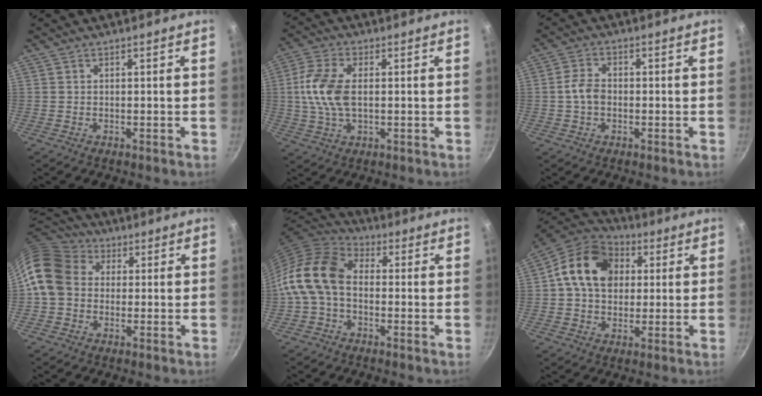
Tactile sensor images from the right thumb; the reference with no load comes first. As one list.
[{"total": 10.1, "force": [0.6, 5.5, 8.4], "torque": [-0.173, 0.010, 0.005]}, {"total": 4.3, "force": [-0.6, 3.1, 3.0], "torque": [-0.055, 0.016, -0.015]}, {"total": 12.4, "force": [0.9, 10.2, 7.0], "torque": [-0.112, 0.021, 0.000]}, {"total": 13.7, "force": [-1.4, 9.5, 9.8], "torque": [-0.179, 0.038, -0.050]}, {"total": 15.6, "force": [3.2, 11.9, 9.6], "torque": [-0.143, 0.020, 0.037]}]